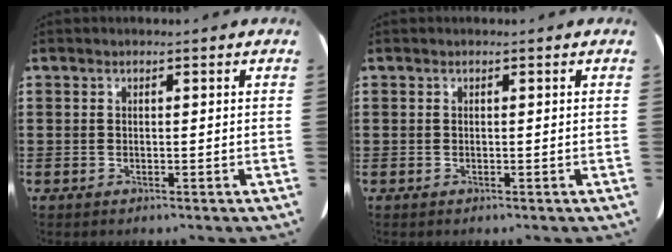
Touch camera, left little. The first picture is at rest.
{"total": 0.0}